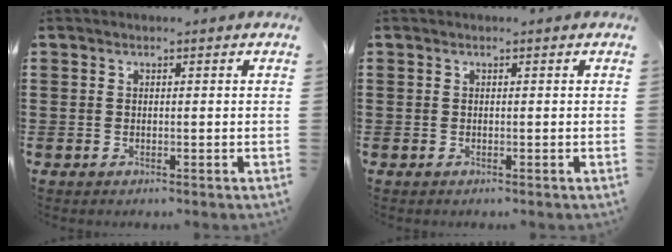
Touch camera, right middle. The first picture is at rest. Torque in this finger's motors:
{"motor_torque": [0.07, 0.10, -0.20, -0.03]}